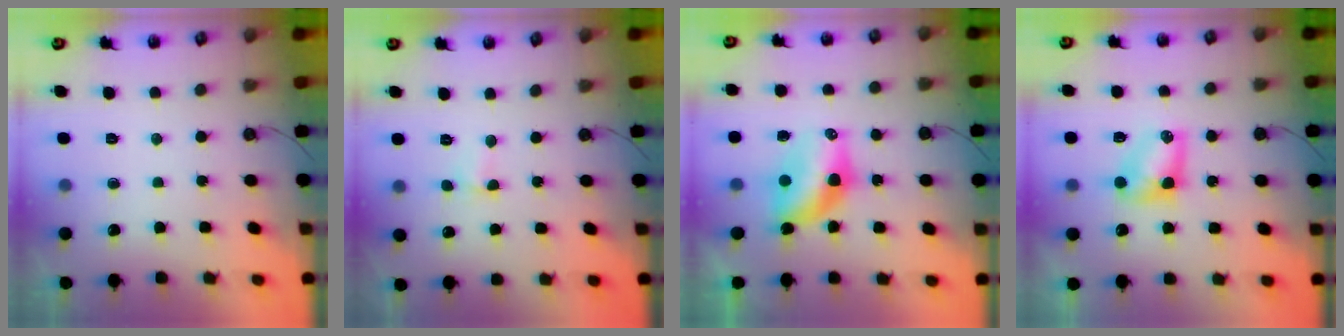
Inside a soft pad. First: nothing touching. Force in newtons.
{"total": 2.8, "press": 1.1, "slide": 2.5}
{"total": 8.1, "press": 7.9, "slide": 1.8}
{"total": 5.9, "press": 5.9, "slide": 0.5}